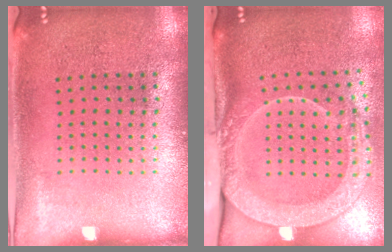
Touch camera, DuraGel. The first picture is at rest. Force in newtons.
{"total": 2.8, "press": 2.1, "slide": 1.9}